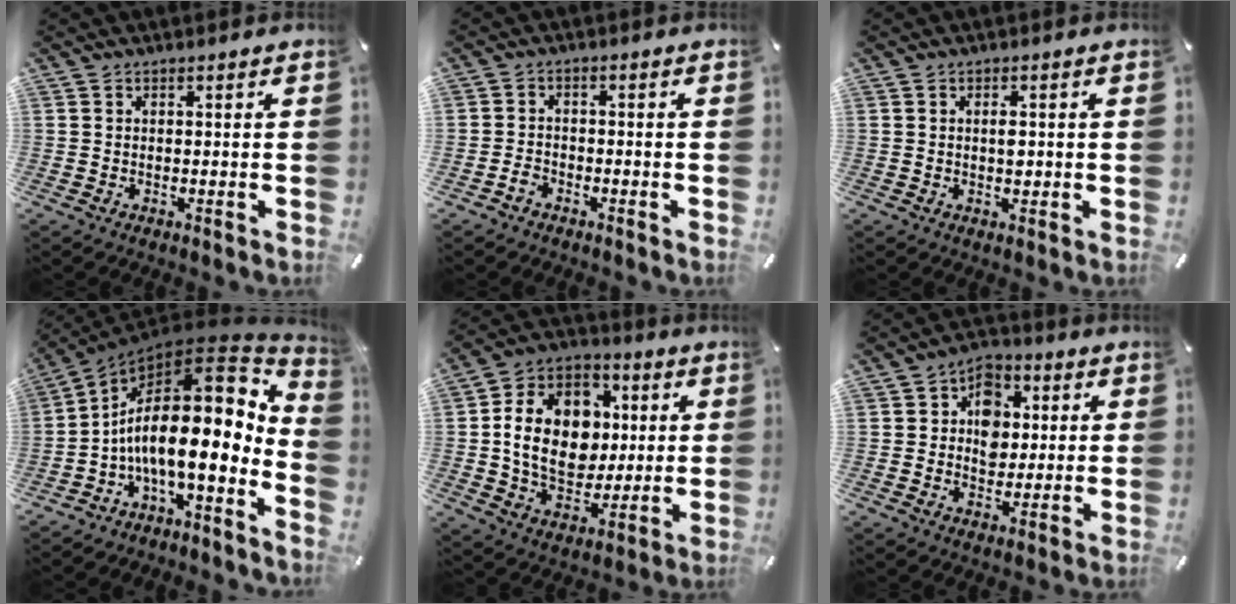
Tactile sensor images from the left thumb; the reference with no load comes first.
{"total": 2.6, "force": [-1.7, 1.9, 0.7], "torque": [-0.011, 0.011, -0.037]}
{"total": 2.4, "force": [0.0, 1.3, 2.0], "torque": [-0.032, -0.002, -0.002]}
{"total": 20.4, "force": [0.8, 8.6, 18.5], "torque": [-0.310, -0.055, 0.008]}
{"total": 17.0, "force": [0.9, 13.9, 9.8], "torque": [-0.189, 0.008, 0.021]}
{"total": 9.0, "force": [0.9, 7.6, 4.8], "torque": [-0.056, 0.005, 0.013]}